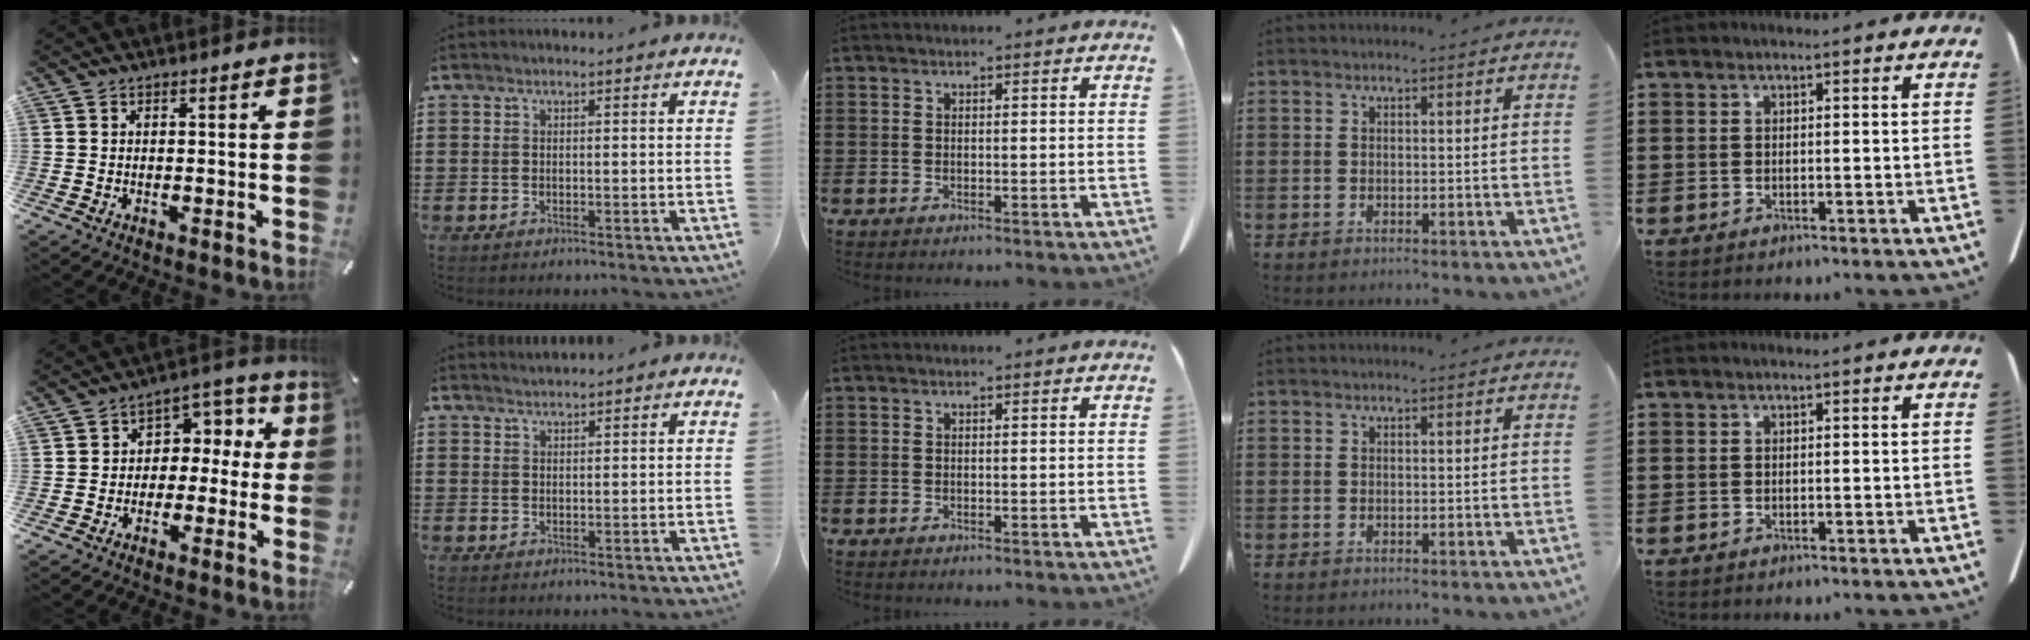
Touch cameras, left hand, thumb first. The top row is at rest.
{"thumb": {"total": 6.5, "force": [-0.9, 6.1, 2.2], "torque": [-0.027, 0.011, -0.022]}, "index": {"total": 1.2, "force": [1.1, 0.3, -0.1], "torque": [0.000, 0.002, 0.023]}}